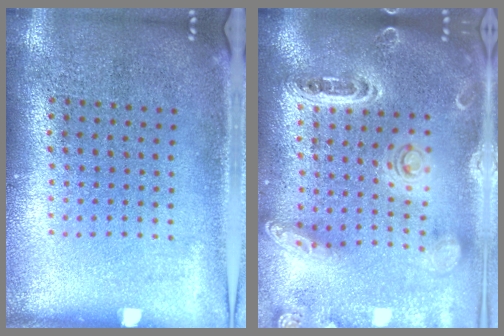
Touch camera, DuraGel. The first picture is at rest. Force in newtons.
{"total": 1.7, "press": 1.7, "slide": 0.3}